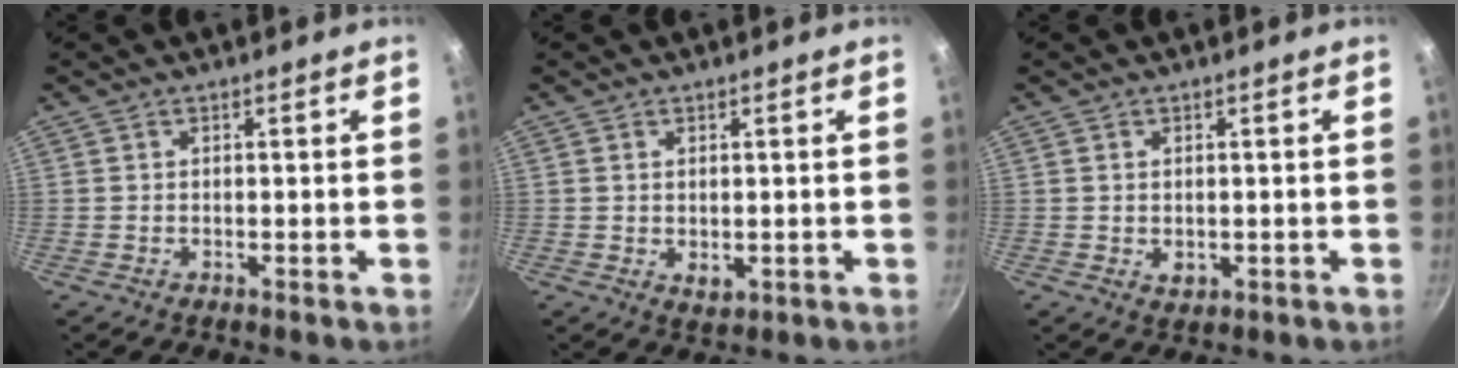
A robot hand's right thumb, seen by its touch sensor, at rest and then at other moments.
{"total": 2.2, "force": [0.3, 1.5, 1.6], "torque": [-0.024, -0.006, 0.006]}
{"total": 2.1, "force": [0.0, 1.6, 1.4], "torque": [-0.022, -0.003, 0.003]}